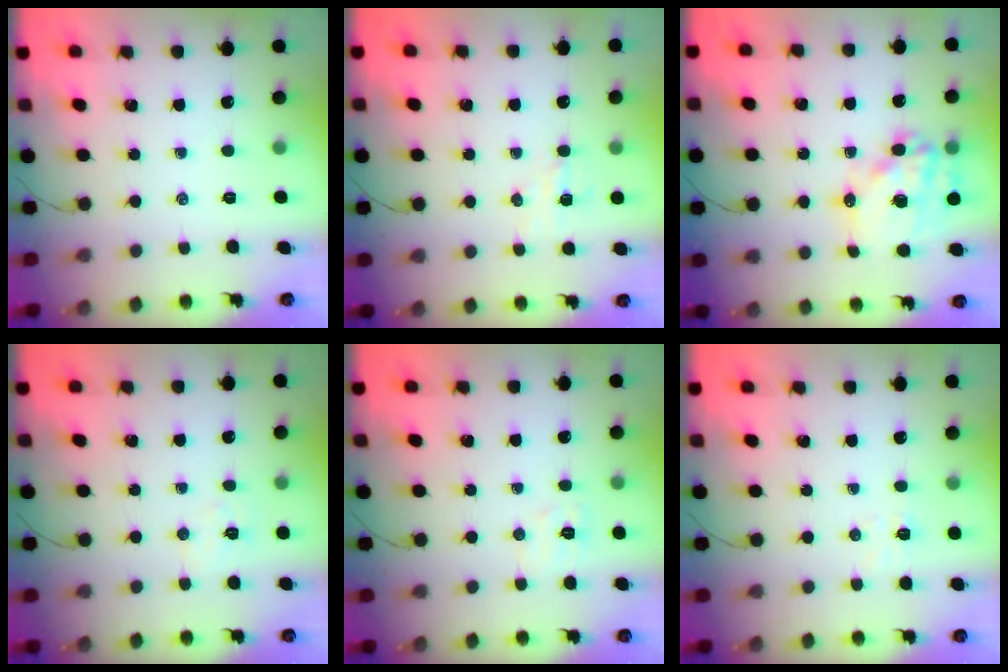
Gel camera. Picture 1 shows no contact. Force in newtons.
{"total": 3.7, "press": 3.5, "slide": 1.0}
{"total": 16.8, "press": 16.4, "slide": 3.6}
{"total": 4.8, "press": 4.7, "slide": 0.8}
{"total": 5.8, "press": 5.7, "slide": 1.2}
{"total": 4.4, "press": 4.2, "slide": 1.0}